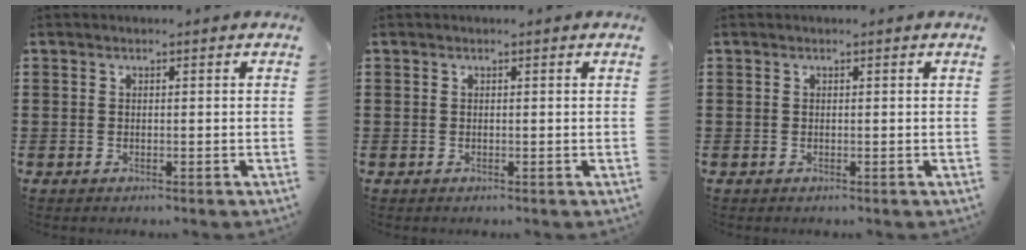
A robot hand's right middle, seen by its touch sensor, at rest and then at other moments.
{"total": 0.0}
{"total": 0.0}